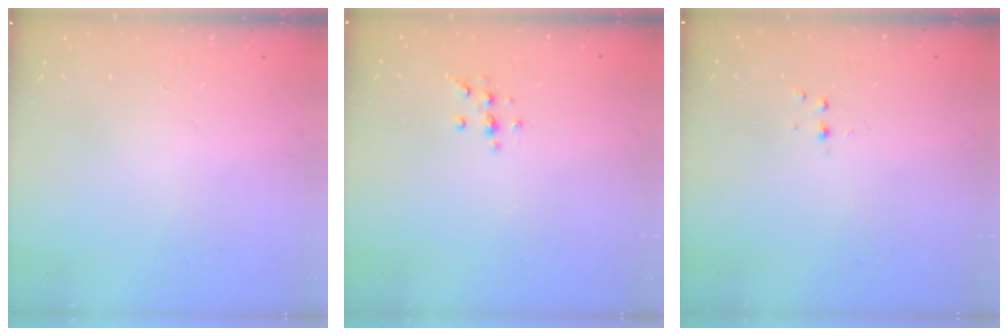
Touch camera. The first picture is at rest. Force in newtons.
{"total": 5.0, "press": 5.0, "slide": 0.6}
{"total": 2.7, "press": 2.3, "slide": 1.4}